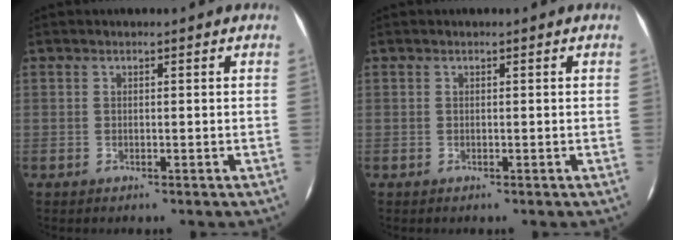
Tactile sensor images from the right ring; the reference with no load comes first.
{"total": 0.0}